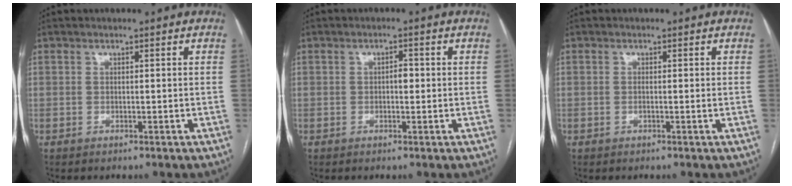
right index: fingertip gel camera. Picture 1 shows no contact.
{"total": 1.6, "force": [-0.1, 0.8, 1.4], "torque": [-0.019, 0.004, -0.003]}
{"total": 1.0, "force": [0.0, 0.0, 1.0], "torque": [-0.021, -0.002, 0.001]}